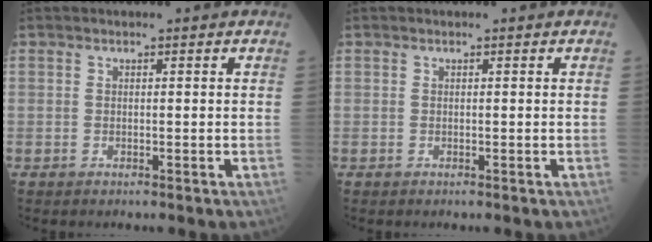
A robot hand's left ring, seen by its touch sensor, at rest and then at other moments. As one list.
[{"total": 0.0}]